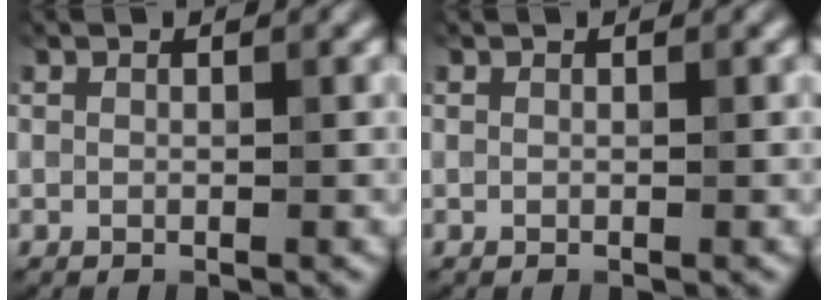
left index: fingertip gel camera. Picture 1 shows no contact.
{"total": 0.0}